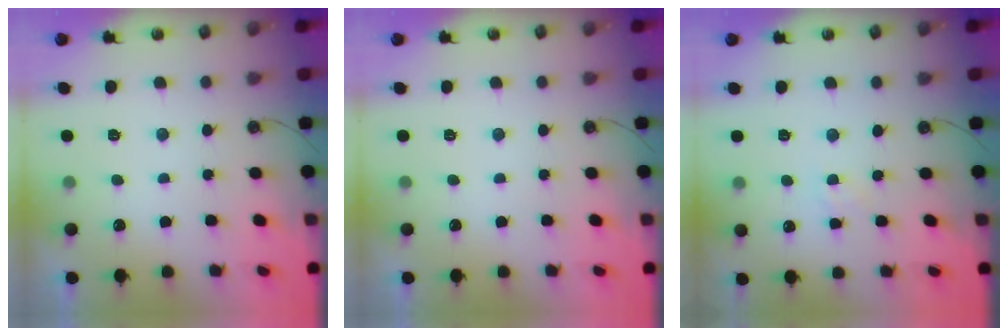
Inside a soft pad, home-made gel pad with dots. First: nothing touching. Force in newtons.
{"total": 0.0}
{"total": 2.9, "press": 2.9, "slide": 0.5}